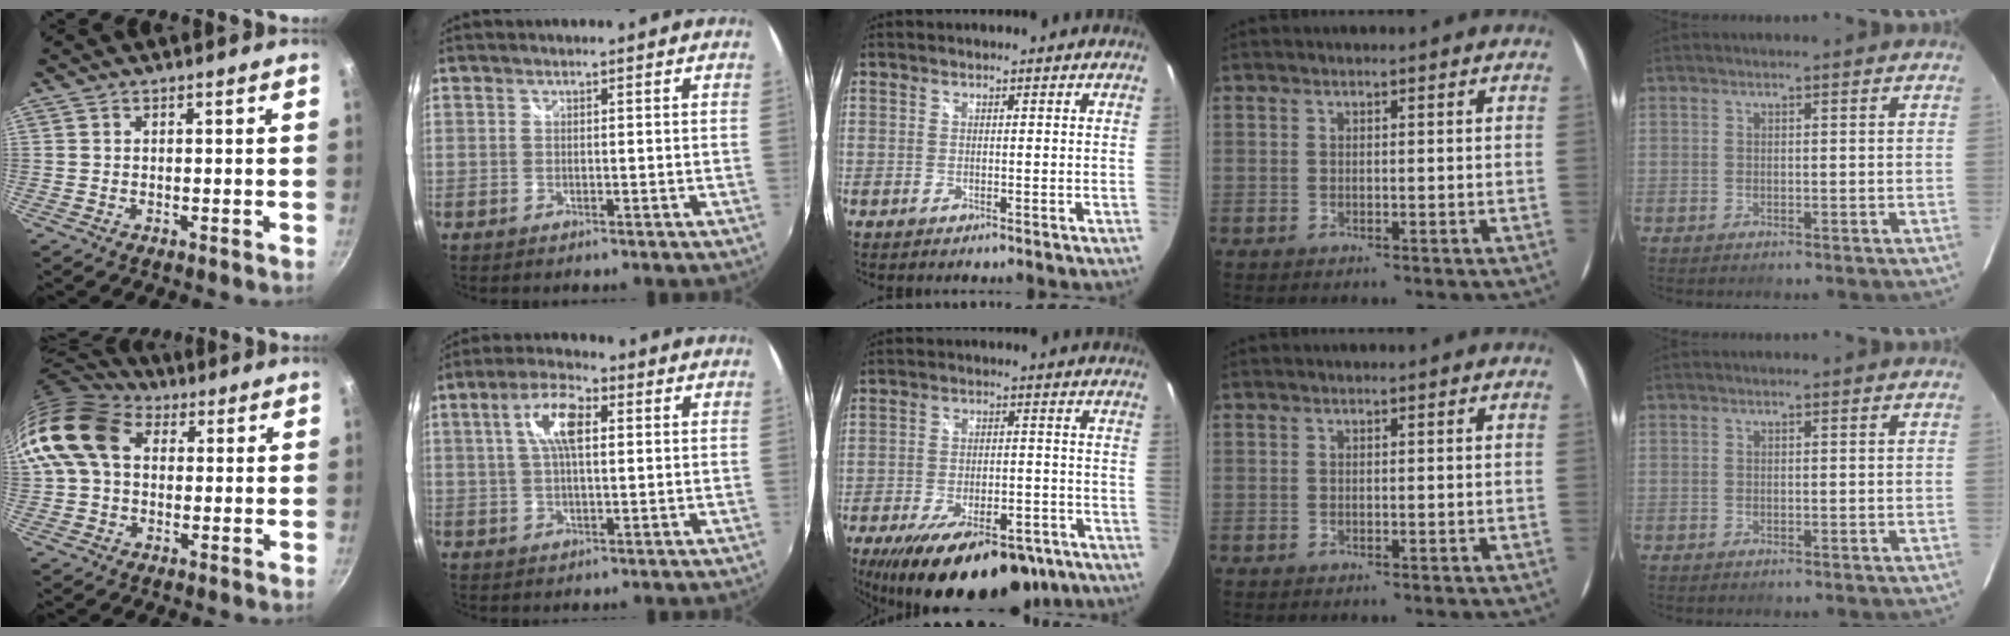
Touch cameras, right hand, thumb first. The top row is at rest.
{"thumb": {"total": 13.1, "force": [2.5, 9.7, 8.3], "torque": [-0.141, 0.023, 0.028]}, "index": {"total": 8.1, "force": [2.0, 3.1, 7.2], "torque": [-0.138, 0.016, 0.035]}, "middle": {"total": 22.9, "force": [-16.3, 8.9, 13.4], "torque": [-0.238, -0.031, -0.222]}}